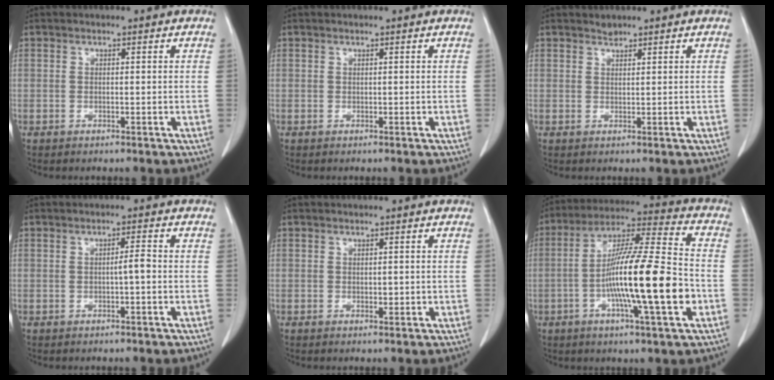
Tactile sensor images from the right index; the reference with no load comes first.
{"total": 0.0}
{"total": 0.9, "force": [0.8, 0.3, 0.0], "torque": [-0.002, -0.002, 0.014]}
{"total": 2.1, "force": [-0.2, 0.1, 2.1], "torque": [-0.031, 0.003, -0.005]}
{"total": 0.9, "force": [0.0, 0.5, 0.7], "torque": [-0.009, -0.002, 0.001]}
{"total": 18.4, "force": [-4.2, 0.9, 17.8], "torque": [-0.308, -0.004, -0.078]}